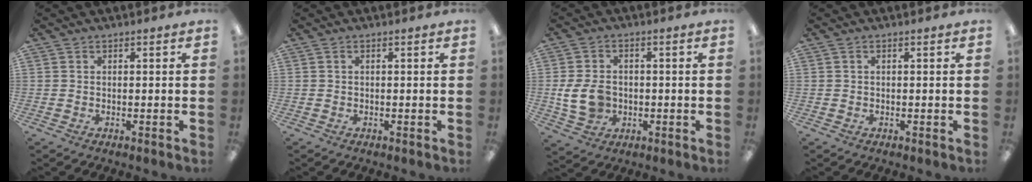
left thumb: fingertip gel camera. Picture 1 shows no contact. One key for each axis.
{"total": 0.0}
{"total": 8.9, "fx": -0.9, "fy": 6.6, "fz": 5.9, "tx": -0.135, "ty": 0.010, "tz": -0.013}
{"total": 0.0}